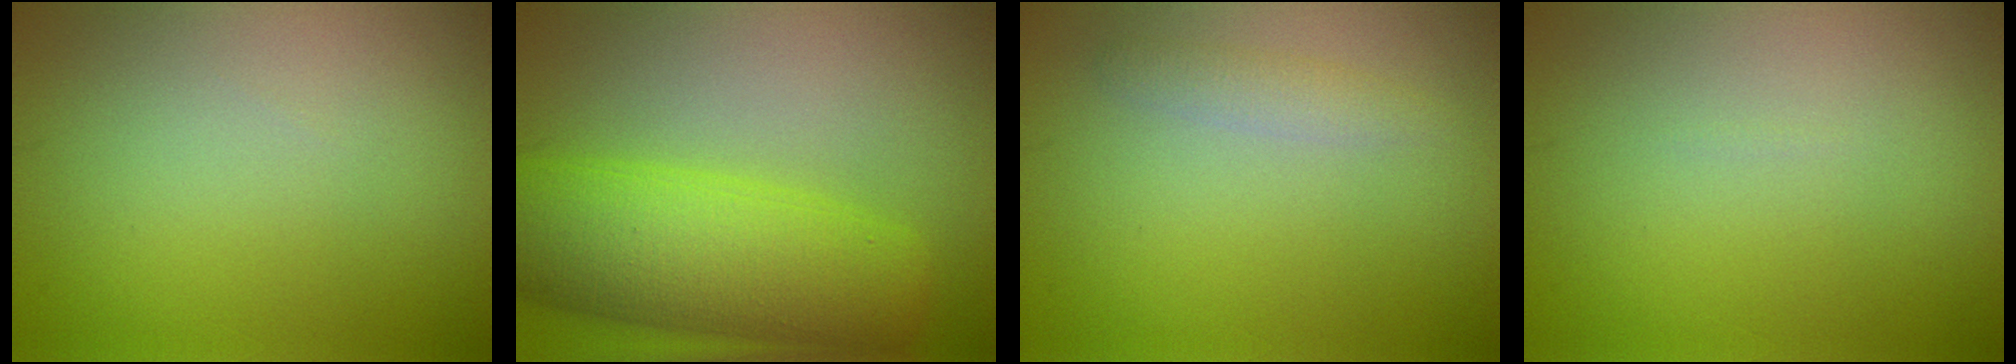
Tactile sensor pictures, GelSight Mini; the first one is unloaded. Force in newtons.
{"total": 9.7, "press": 9.7, "slide": 0.6}
{"total": 1.4, "press": 1.4, "slide": 0.0}
{"total": 0.0}